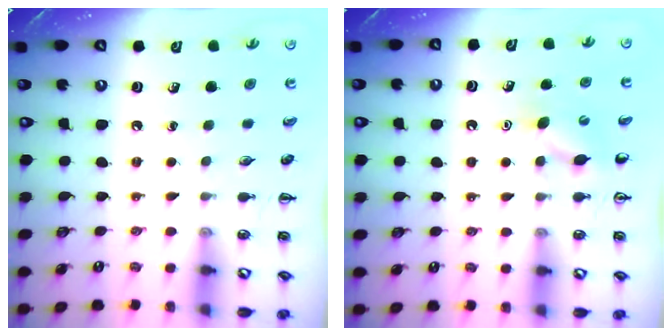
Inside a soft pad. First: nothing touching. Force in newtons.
{"total": 6.7, "press": 6.4, "slide": 1.7}